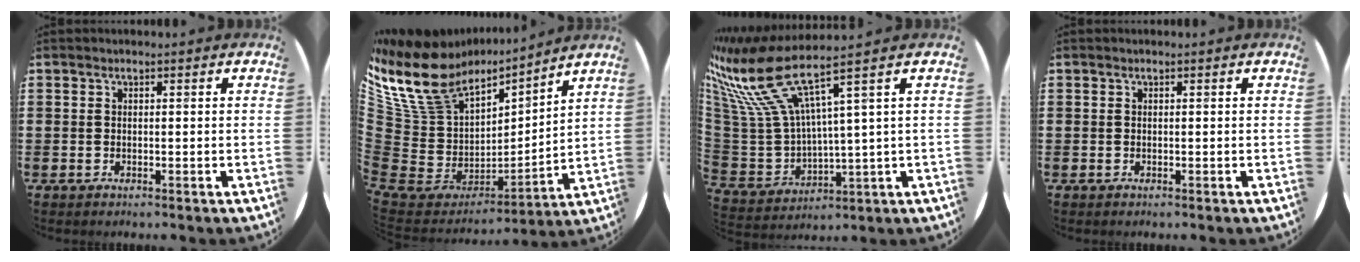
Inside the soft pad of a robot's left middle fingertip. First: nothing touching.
{"total": 13.4, "force": [9.5, 7.9, 5.2], "torque": [-0.171, -0.058, 0.179]}
{"total": 12.8, "force": [7.3, 4.0, 9.8], "torque": [-0.251, -0.040, 0.114]}
{"total": 0.0}